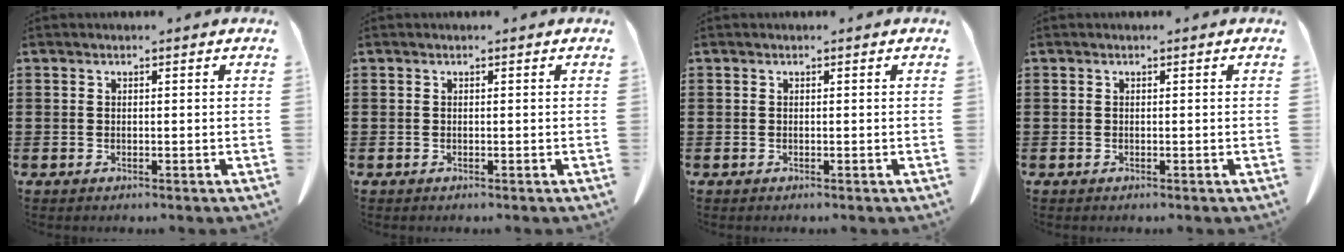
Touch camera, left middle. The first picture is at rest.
{"total": 0.0}
{"total": 0.0}
{"total": 0.0}